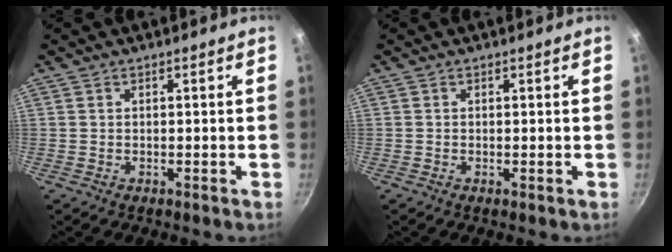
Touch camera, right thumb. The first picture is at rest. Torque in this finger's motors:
{"motor_torque": [2.54, 2.35, 0.53, -0.07, 0.00]}